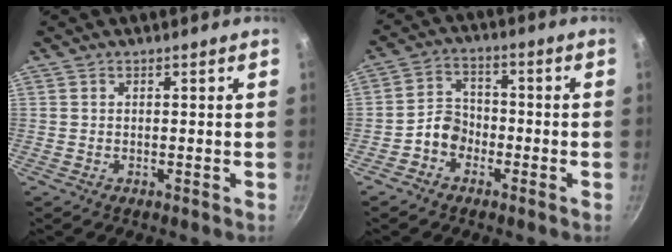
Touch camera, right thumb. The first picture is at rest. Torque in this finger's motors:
{"motor_torque": [0.20, 0.12, 0.40, -0.33, 0.01]}